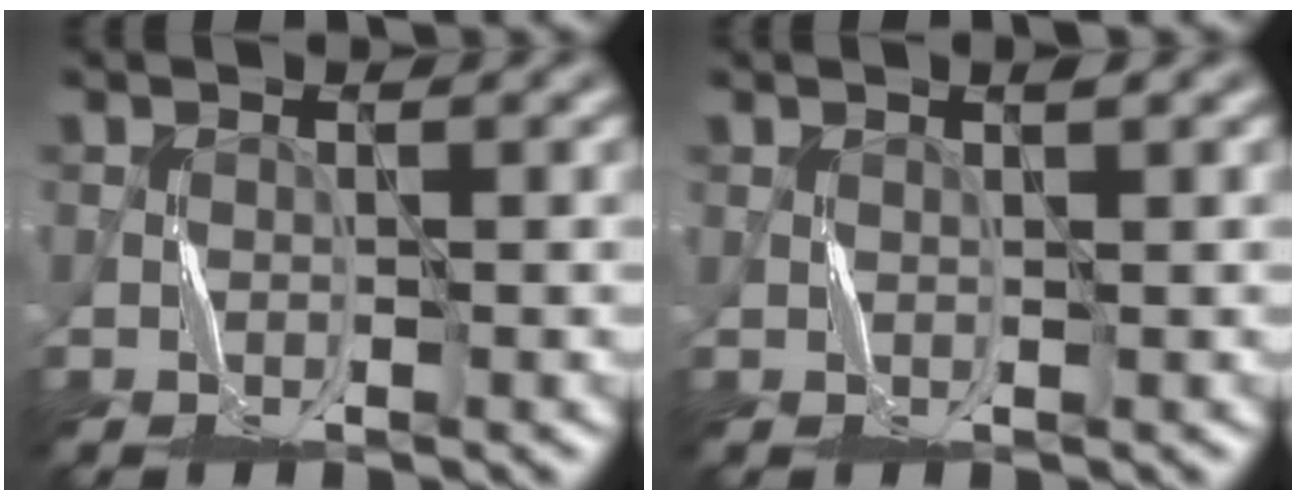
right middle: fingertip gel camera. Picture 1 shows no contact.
{"total": 0.8, "force": [0.6, 0.0, 0.6], "torque": [-0.008, 0.001, 0.009]}